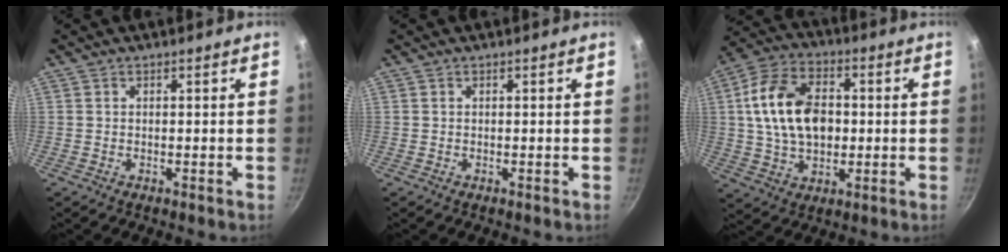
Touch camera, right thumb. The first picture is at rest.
{"total": 0.0}
{"total": 16.2, "force": [1.1, 10.9, 11.9], "torque": [-0.191, 0.018, 0.012]}